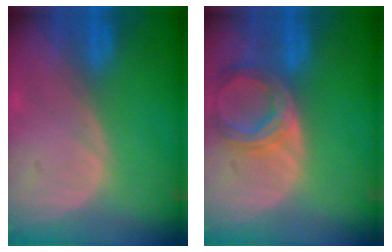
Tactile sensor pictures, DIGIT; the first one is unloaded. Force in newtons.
{"total": 6.9, "press": 6.3, "slide": 2.8}